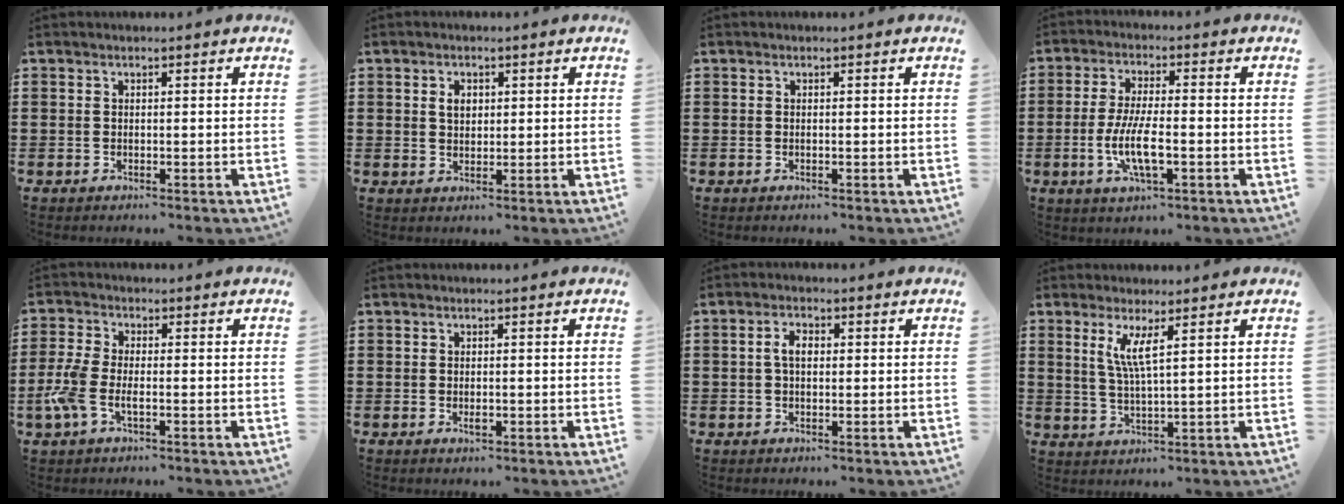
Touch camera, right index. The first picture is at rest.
{"total": 2.3, "force": [0.8, 1.6, 1.5], "torque": [-0.033, 0.008, 0.013]}
{"total": 0.0}
{"total": 7.3, "force": [-2.1, 2.1, 6.7], "torque": [-0.144, -0.011, -0.044]}
{"total": 4.9, "force": [-1.6, 2.1, 4.1], "torque": [-0.106, -0.006, -0.039]}
{"total": 1.3, "force": [-0.3, 0.5, 1.1], "torque": [-0.021, -0.002, -0.005]}
{"total": 3.0, "force": [0.3, 1.5, 2.5], "torque": [-0.058, 0.004, 0.001]}
{"total": 4.3, "force": [2.0, 0.1, 3.8], "torque": [-0.083, -0.003, 0.032]}